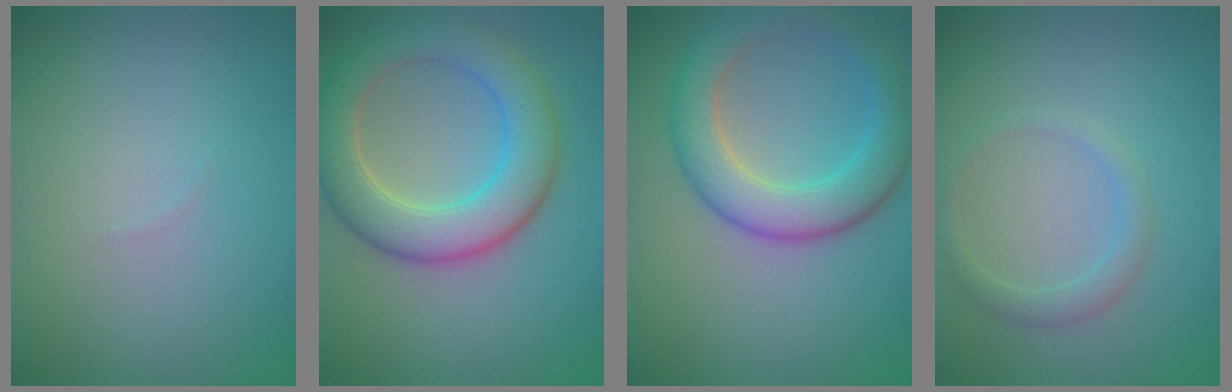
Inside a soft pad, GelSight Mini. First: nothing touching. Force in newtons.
{"total": 6.9, "press": 6.9, "slide": 0.5}
{"total": 5.8, "press": 5.8, "slide": 0.2}
{"total": 1.7, "press": 1.7, "slide": 0.1}